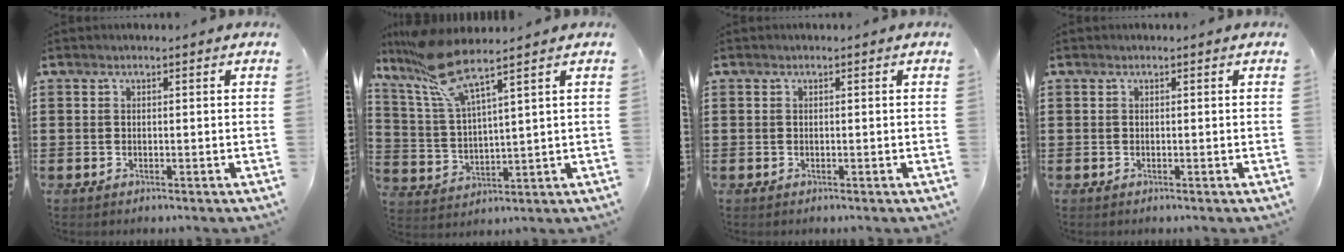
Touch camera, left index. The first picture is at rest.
{"total": 9.5, "force": [7.5, 1.3, 5.7], "torque": [-0.144, -0.027, 0.132]}
{"total": 0.0}
{"total": 0.0}